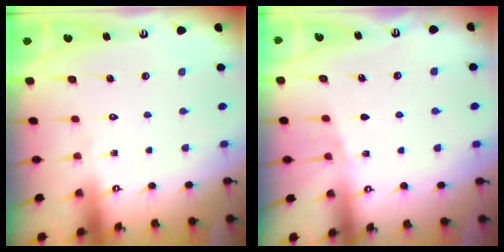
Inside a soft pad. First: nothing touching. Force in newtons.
{"total": 3.6, "press": 3.3, "slide": 1.4}